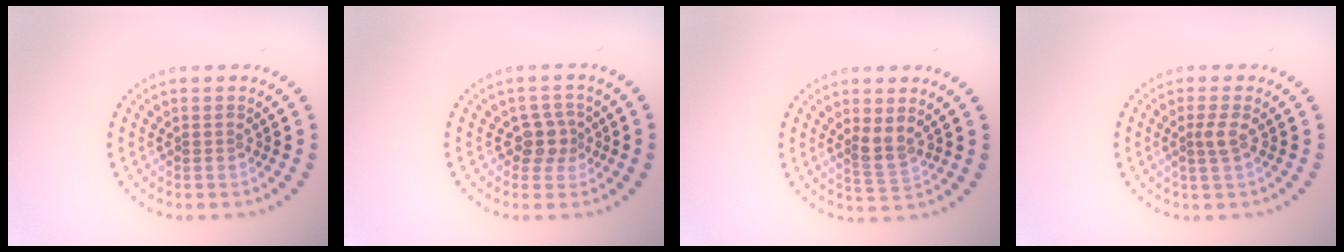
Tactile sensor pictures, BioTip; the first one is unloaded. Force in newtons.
{"total": 2.3, "press": 1.8, "slide": 1.3}
{"total": 2.1, "press": 1.6, "slide": 1.4}
{"total": 1.4, "press": 1.1, "slide": 1.0}